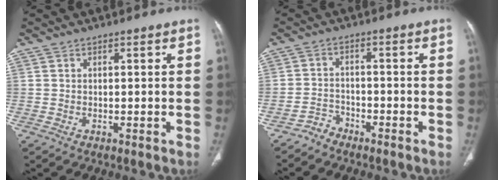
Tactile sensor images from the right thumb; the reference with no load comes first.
{"total": 3.1, "force": [-2.8, 1.3, -0.1], "torque": [0.006, 0.013, -0.056]}